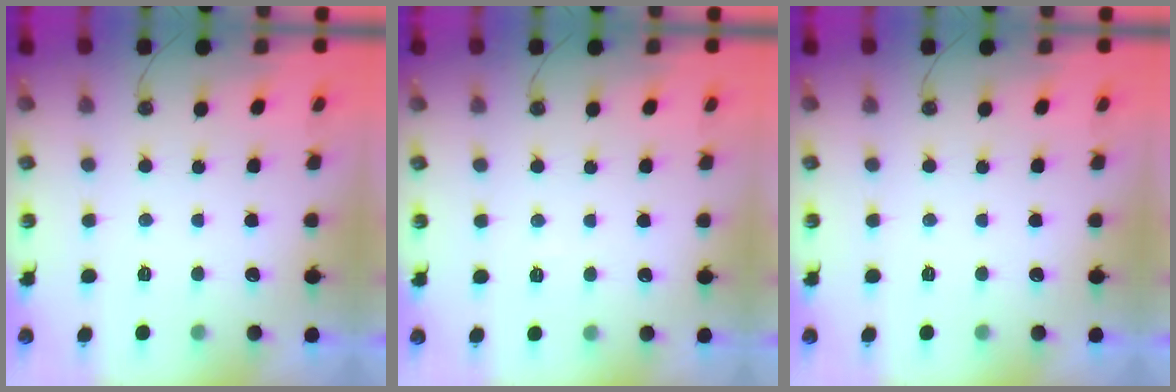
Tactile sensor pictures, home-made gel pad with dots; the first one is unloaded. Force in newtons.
{"total": 2.1, "press": 2.1, "slide": 0.5}
{"total": 0.0}